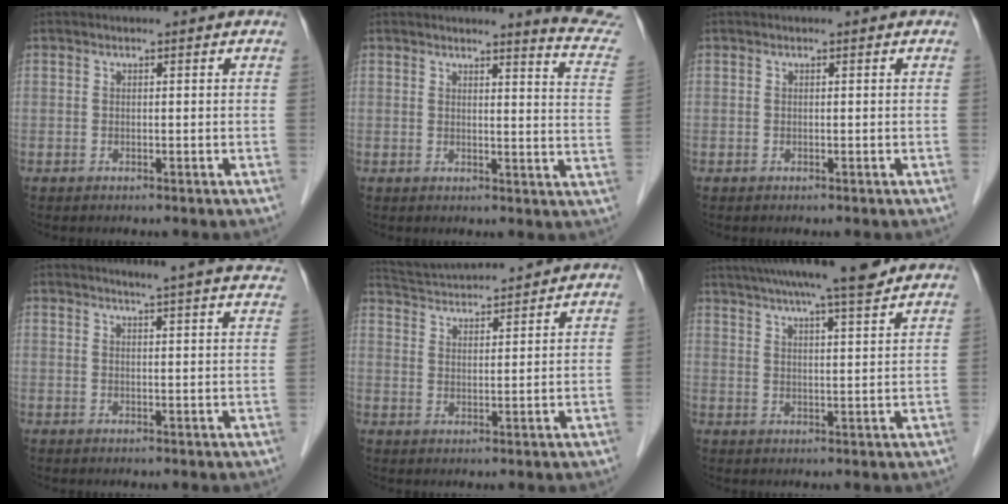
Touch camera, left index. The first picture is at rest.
{"total": 8.9, "force": [8.7, -1.3, 1.4], "torque": [-0.015, -0.089, 0.076]}
{"total": 0.0}
{"total": 14.5, "force": [13.3, 0.4, 5.8], "torque": [-0.072, -0.019, 0.147]}
{"total": 12.2, "force": [11.6, 0.5, 3.8], "torque": [-0.081, 0.027, 0.184]}
{"total": 14.3, "force": [12.2, 0.4, 7.3], "torque": [-0.123, 0.019, 0.175]}